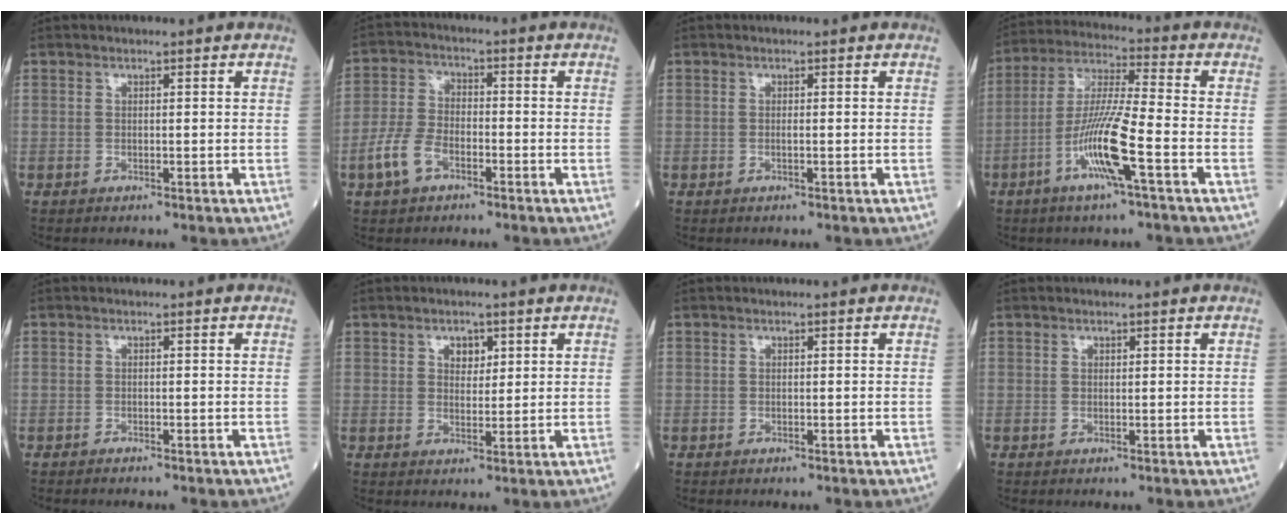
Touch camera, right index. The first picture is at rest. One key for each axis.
{"total": 6.4, "fx": -3.2, "fy": 3.6, "fz": 4.3, "tx": -0.101, "ty": 0.008, "tz": -0.065}
{"total": 0.7, "fx": -0.1, "fy": 0.1, "fz": 0.7, "tx": -0.015, "ty": -0.001, "tz": -0.001}
{"total": 11.5, "fx": -4.4, "fy": 0.1, "fz": 10.6, "tx": -0.213, "ty": -0.004, "tz": -0.089}
{"total": 1.1, "fx": -1.0, "fy": 0.0, "fz": 0.5, "tx": -0.011, "ty": -0.004, "tz": -0.010}
{"total": 2.7, "fx": 1.3, "fy": 1.8, "fz": 1.6, "tx": -0.019, "ty": 0.002, "tz": 0.020}
{"total": 0.0}
{"total": 0.0}